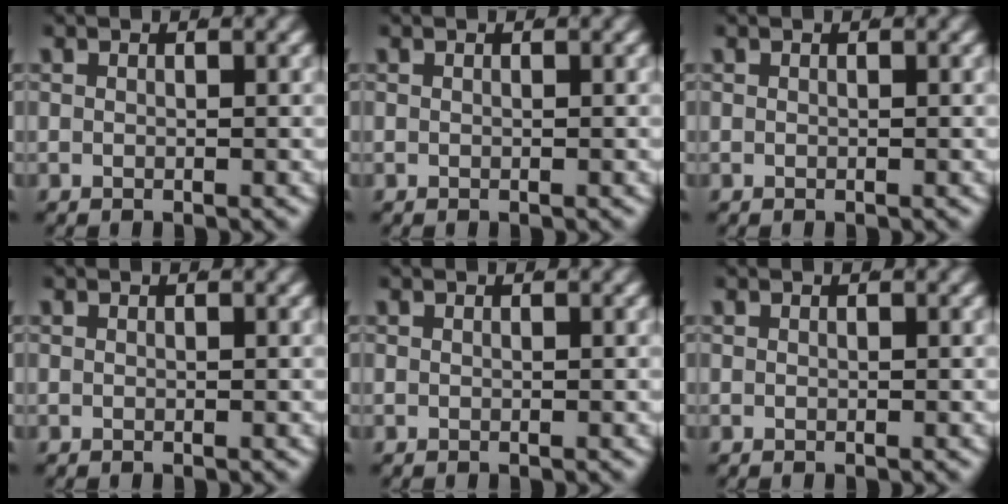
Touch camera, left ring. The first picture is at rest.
{"total": 0.0}
{"total": 0.0}
{"total": 0.0}
{"total": 0.0}
{"total": 0.0}